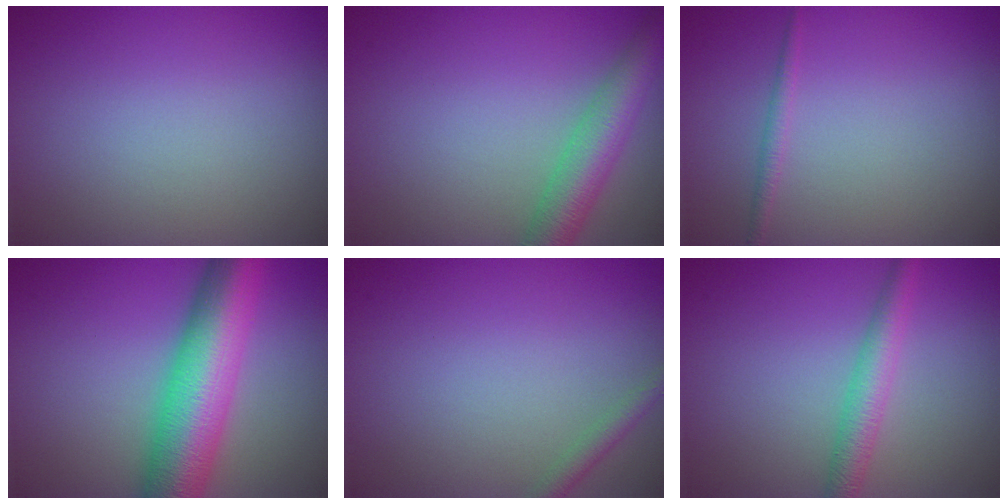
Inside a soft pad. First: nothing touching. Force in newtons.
{"total": 4.8, "press": 4.8, "slide": 0.1}
{"total": 0.9, "press": 0.9, "slide": 0.1}
{"total": 10.7, "press": 10.7, "slide": 0.2}
{"total": 1.3, "press": 1.3, "slide": 0.0}
{"total": 3.0, "press": 3.0, "slide": 0.1}